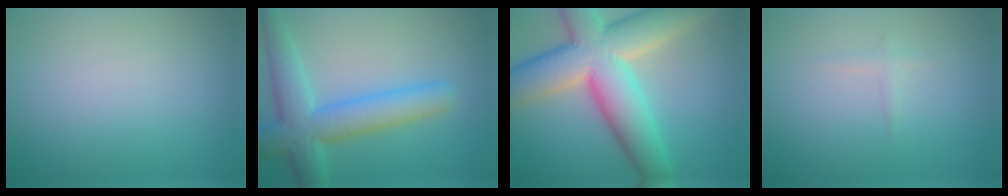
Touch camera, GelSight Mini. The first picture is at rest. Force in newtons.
{"total": 6.7, "press": 6.7, "slide": 0.2}
{"total": 12.1, "press": 12.0, "slide": 0.9}
{"total": 0.7, "press": 0.7, "slide": 0.0}